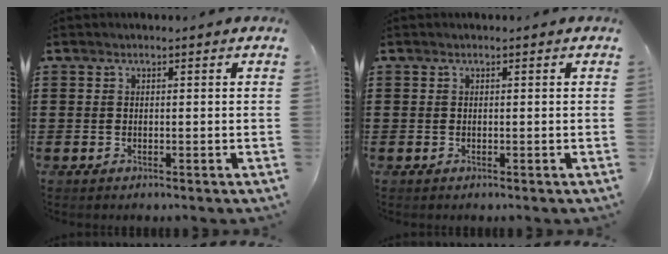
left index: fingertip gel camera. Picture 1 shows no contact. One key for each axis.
{"total": 0.0}